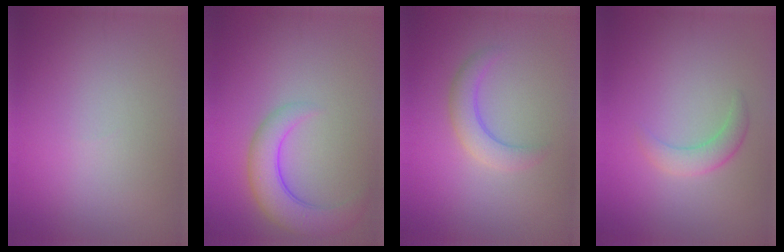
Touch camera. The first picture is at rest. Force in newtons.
{"total": 4.6, "press": 4.6, "slide": 0.4}
{"total": 2.6, "press": 2.6, "slide": 0.2}
{"total": 2.2, "press": 2.2, "slide": 0.2}